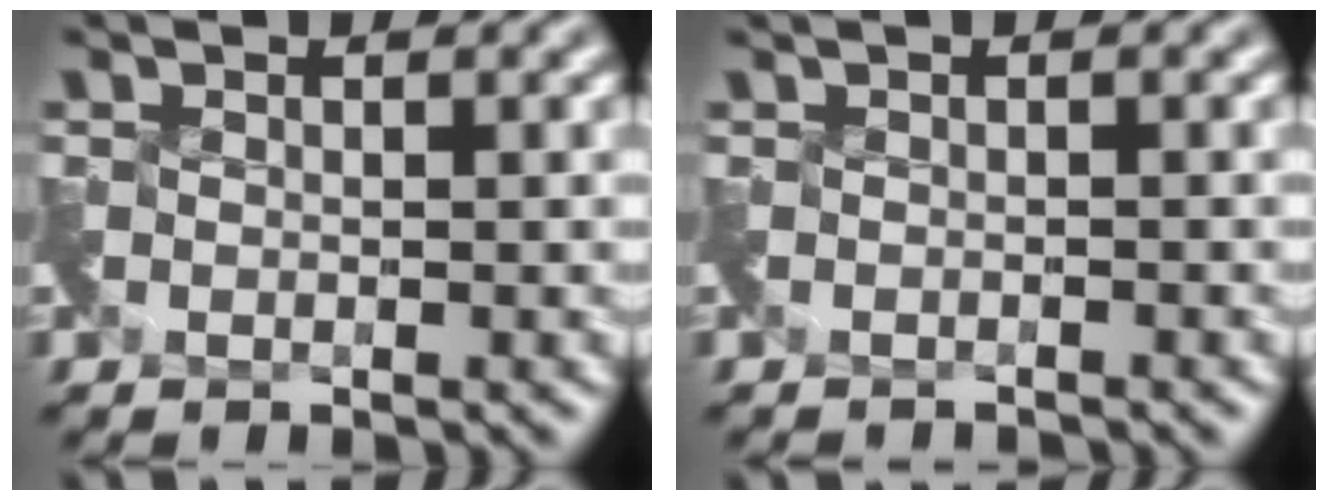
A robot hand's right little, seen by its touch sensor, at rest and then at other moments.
{"total": 1.3, "force": [-1.2, 0.2, 0.3], "torque": [-0.008, -0.020, -0.022]}